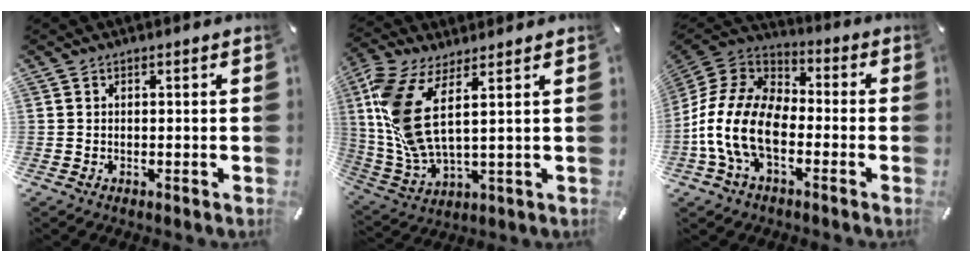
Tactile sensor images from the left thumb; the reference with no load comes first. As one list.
[{"total": 12.1, "force": [3.7, 3.6, 10.9], "torque": [-0.248, -0.033, 0.064]}, {"total": 15.6, "force": [-7.0, 9.1, 10.6], "torque": [-0.231, 0.023, -0.129]}]